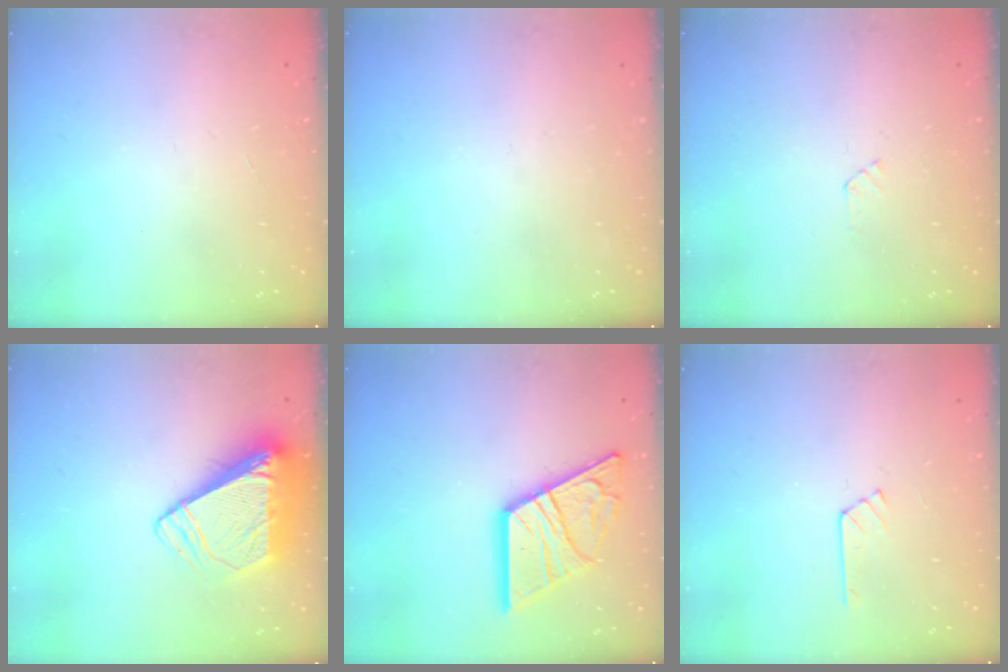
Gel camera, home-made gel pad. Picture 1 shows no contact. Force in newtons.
{"total": 0.0}
{"total": 2.4, "press": 2.4, "slide": 0.3}
{"total": 10.7, "press": 10.6, "slide": 1.4}
{"total": 19.1, "press": 18.9, "slide": 2.2}
{"total": 4.8, "press": 4.8, "slide": 0.6}